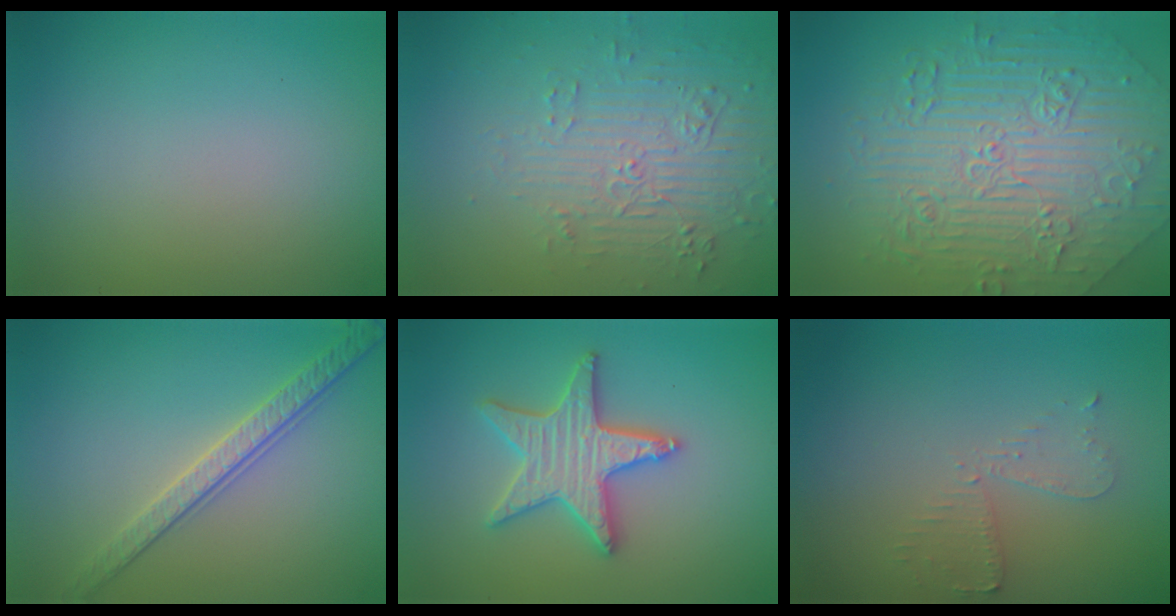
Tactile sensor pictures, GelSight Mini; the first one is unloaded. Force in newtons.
{"total": 4.4, "press": 3.4, "slide": 2.8}
{"total": 8.4, "press": 6.7, "slide": 5.1}
{"total": 3.6, "press": 3.3, "slide": 1.4}
{"total": 5.2, "press": 5.2, "slide": 0.9}
{"total": 2.2, "press": 2.2, "slide": 0.5}